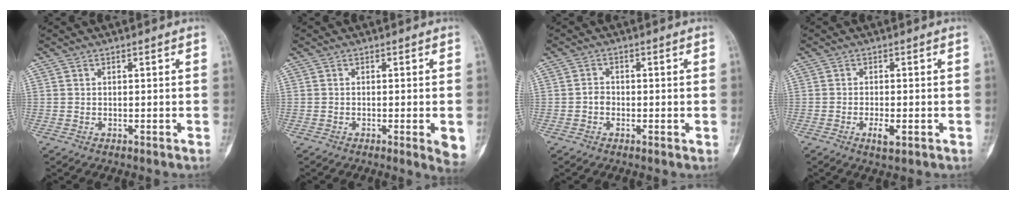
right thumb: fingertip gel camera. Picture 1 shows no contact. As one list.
[{"total": 4.6, "force": [-1.3, 0.7, 4.4], "torque": [-0.053, -0.010, -0.018]}, {"total": 2.0, "force": [-0.5, 1.5, 1.2], "torque": [-0.006, 0.006, -0.016]}, {"total": 3.0, "force": [-1.2, 1.1, 2.5], "torque": [-0.043, -0.001, -0.018]}]